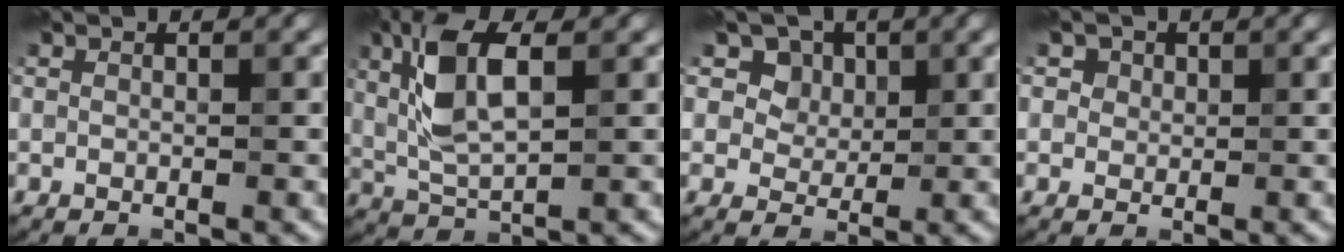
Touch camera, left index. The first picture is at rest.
{"total": 6.1, "force": [1.5, 2.1, 5.5], "torque": [-0.123, 0.006, 0.027]}
{"total": 5.2, "force": [3.1, 3.8, 1.7], "torque": [-0.031, -0.011, 0.045]}
{"total": 1.8, "force": [1.0, 1.5, 0.3], "torque": [0.004, 0.007, 0.009]}